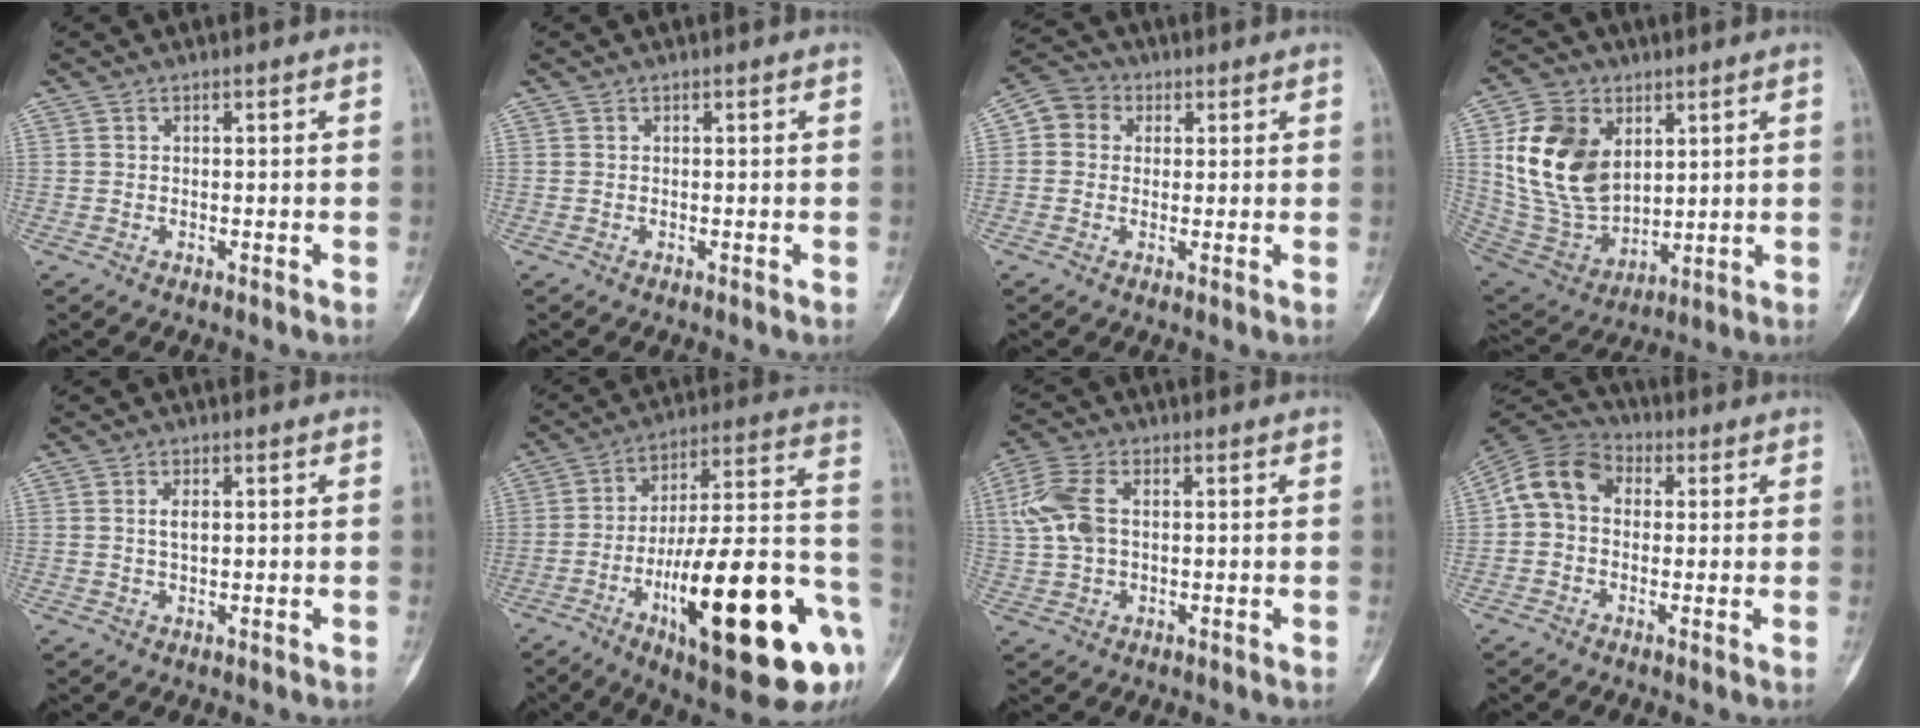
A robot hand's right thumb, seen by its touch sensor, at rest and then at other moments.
{"total": 0.0}
{"total": 6.0, "force": [1.3, 5.3, 2.4], "torque": [-0.023, 0.012, 0.013]}
{"total": 18.1, "force": [4.7, 12.7, 12.0], "torque": [-0.200, -0.022, 0.106]}
{"total": 2.3, "force": [0.5, 1.1, 1.9], "torque": [-0.031, -0.004, 0.010]}
{"total": 29.4, "force": [-11.0, 7.9, 26.1], "torque": [-0.362, 0.038, -0.157]}
{"total": 8.6, "force": [1.4, 5.3, 6.6], "torque": [-0.160, 0.011, 0.028]}
{"total": 9.5, "force": [0.8, 7.3, 5.9], "torque": [-0.097, 0.029, 0.000]}